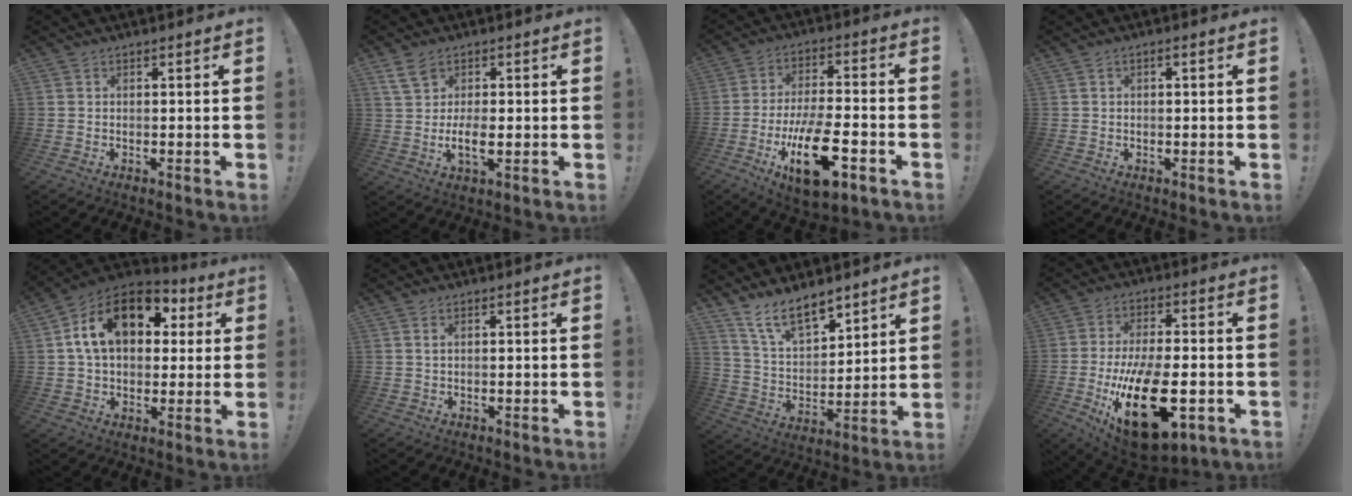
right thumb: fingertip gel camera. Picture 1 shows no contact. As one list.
[{"total": 7.2, "force": [0.6, 4.0, 5.9], "torque": [-0.103, -0.006, 0.014]}, {"total": 18.9, "force": [-7.4, 7.1, 15.8], "torque": [-0.262, 0.034, -0.113]}, {"total": 1.0, "force": [-0.3, 0.5, 0.8], "torque": [-0.019, 0.005, -0.006]}, {"total": 18.1, "force": [5.6, 12.1, 12.3], "torque": [-0.198, -0.003, 0.099]}, {"total": 1.2, "force": [0.5, 0.4, 1.0], "torque": [-0.016, -0.001, 0.007]}, {"total": 13.2, "force": [10.2, 5.3, 6.5], "torque": [-0.124, -0.061, 0.192]}, {"total": 25.3, "force": [-6.6, 11.6, 21.5], "torque": [-0.364, 0.018, -0.089]}]